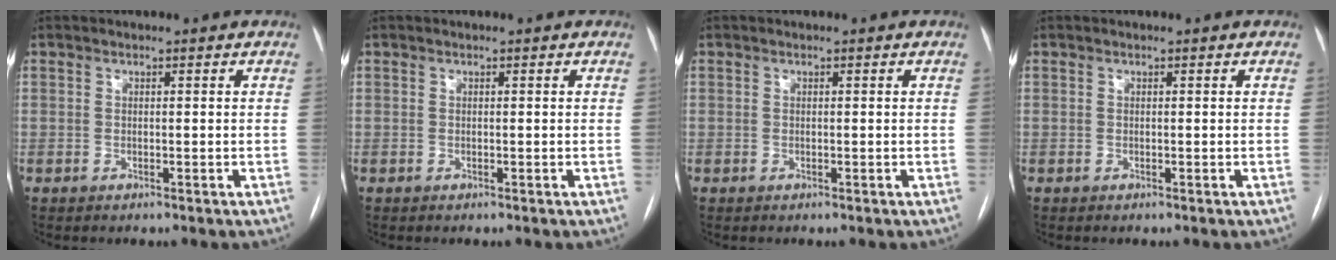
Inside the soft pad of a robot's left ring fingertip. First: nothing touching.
{"total": 0.0}
{"total": 0.0}
{"total": 0.0}